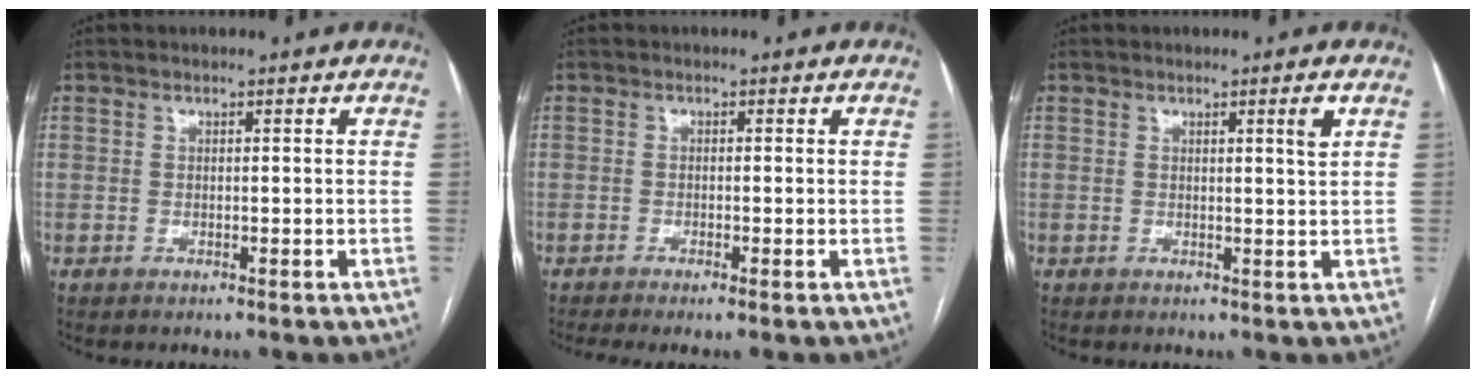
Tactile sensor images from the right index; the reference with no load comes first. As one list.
[{"total": 2.7, "force": [-1.8, -0.1, 2.0], "torque": [-0.034, -0.007, -0.031]}, {"total": 1.9, "force": [0.9, -0.5, 1.6], "torque": [-0.024, -0.006, 0.015]}]